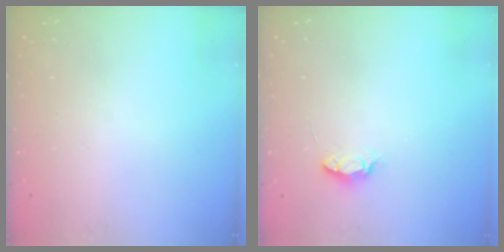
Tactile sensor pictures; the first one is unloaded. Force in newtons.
{"total": 4.0, "press": 3.9, "slide": 0.5}